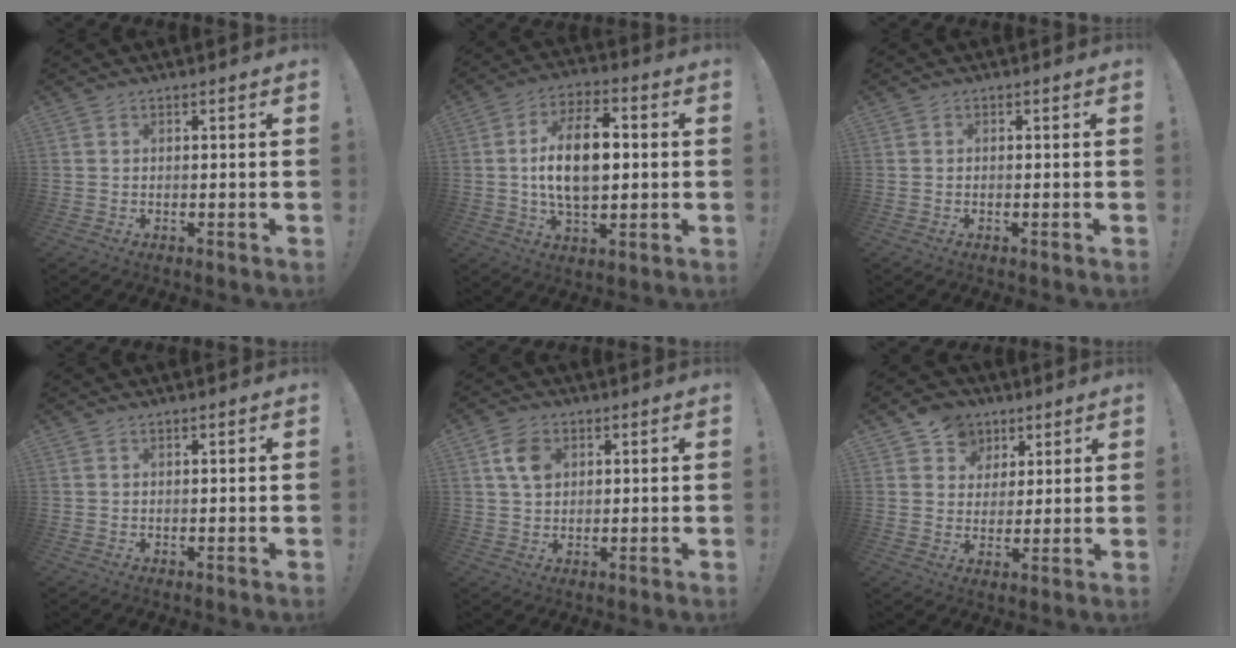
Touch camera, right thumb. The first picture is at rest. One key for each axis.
{"total": 15.1, "fx": 0.6, "fy": 8.1, "fz": 12.7, "tx": -0.229, "ty": 0.006, "tz": 0.006}
{"total": 0.0}
{"total": 0.7, "fx": 0.5, "fy": 0.1, "fz": 0.4, "tx": -0.003, "ty": -0.001, "tz": 0.009}
{"total": 6.8, "fx": 2.4, "fy": 5.0, "fz": 3.9, "tx": -0.060, "ty": 0.002, "tz": 0.047}
{"total": 8.9, "fx": 4.6, "fy": 7.4, "fz": 1.7, "tx": -0.022, "ty": -0.029, "tz": 0.091}